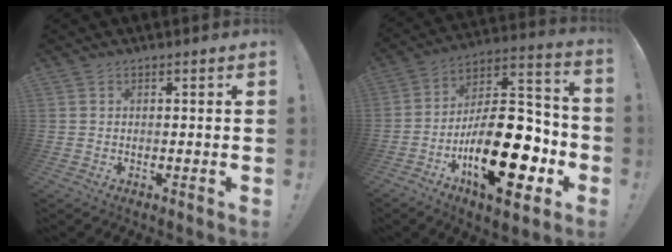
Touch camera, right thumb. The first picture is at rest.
{"total": 26.9, "force": [-8.8, 11.9, 22.4], "torque": [-0.373, 0.051, -0.132]}